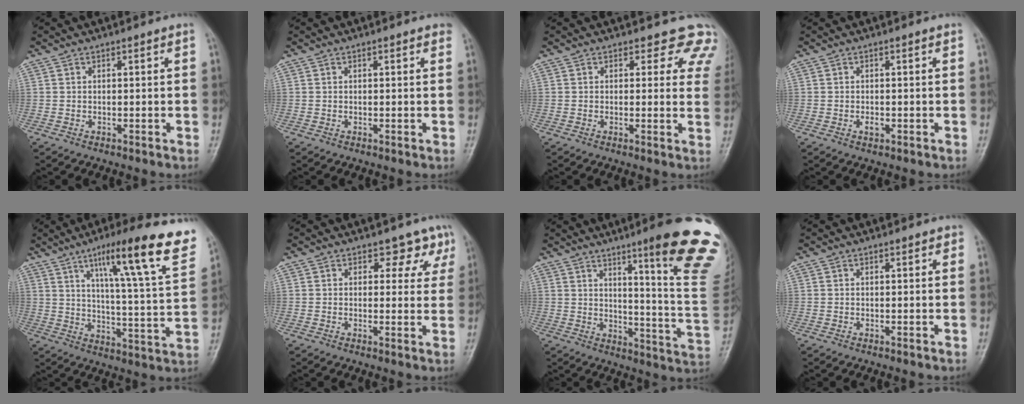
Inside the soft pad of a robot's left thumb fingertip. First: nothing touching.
{"total": 0.9, "force": [0.6, 0.4, 0.5], "torque": [-0.004, 0.001, 0.002]}
{"total": 7.8, "force": [6.4, 4.2, 1.9], "torque": [0.031, -0.023, 0.038]}
{"total": 1.0, "force": [-0.3, 0.6, 0.8], "torque": [-0.012, 0.000, -0.005]}
{"total": 22.2, "force": [12.1, 3.0, 18.4], "torque": [-0.241, -0.035, 0.177]}
{"total": 4.4, "force": [2.9, 3.0, 1.4], "torque": [0.017, -0.018, 0.023]}
{"total": 22.3, "force": [13.1, 1.9, 17.9], "torque": [-0.196, -0.077, 0.175]}
{"total": 0.7, "force": [0.4, 0.4, 0.4], "torque": [-0.001, -0.001, 0.000]}